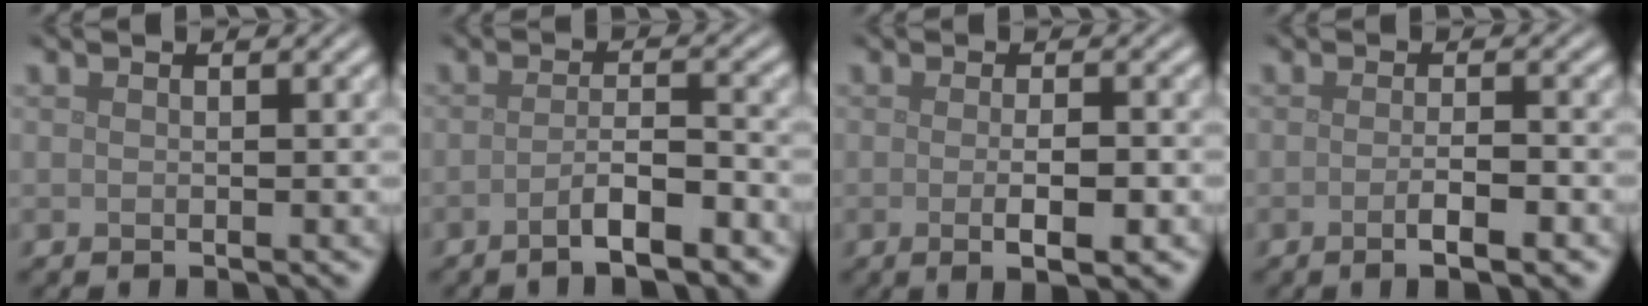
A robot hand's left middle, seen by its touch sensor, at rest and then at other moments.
{"total": 3.9, "force": [-2.3, 0.8, 3.0], "torque": [-0.049, 0.004, -0.044]}
{"total": 3.5, "force": [-0.7, 0.8, 3.3], "torque": [-0.049, -0.006, -0.008]}
{"total": 3.2, "force": [-1.3, 0.7, 2.8], "torque": [-0.042, 0.001, -0.021]}